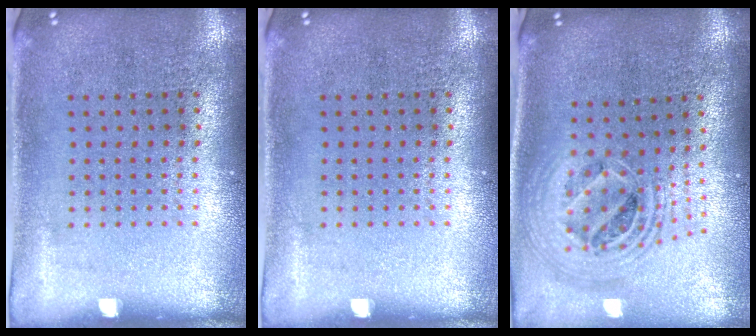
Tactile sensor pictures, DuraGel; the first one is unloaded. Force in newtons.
{"total": 0.0}
{"total": 2.2, "press": 1.8, "slide": 1.3}